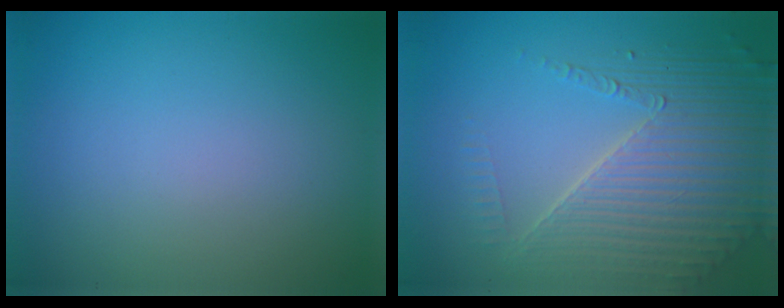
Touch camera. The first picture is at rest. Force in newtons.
{"total": 6.7, "press": 4.9, "slide": 4.5}